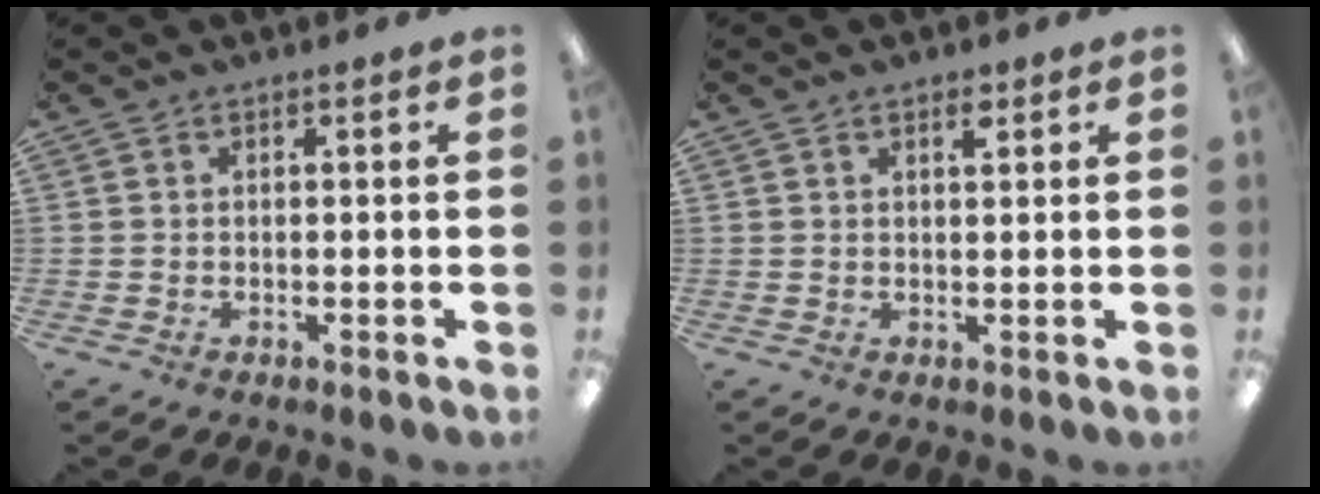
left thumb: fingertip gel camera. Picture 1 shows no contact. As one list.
[{"total": 2.4, "force": [1.6, 0.7, 1.6], "torque": [-0.019, -0.004, 0.025]}]